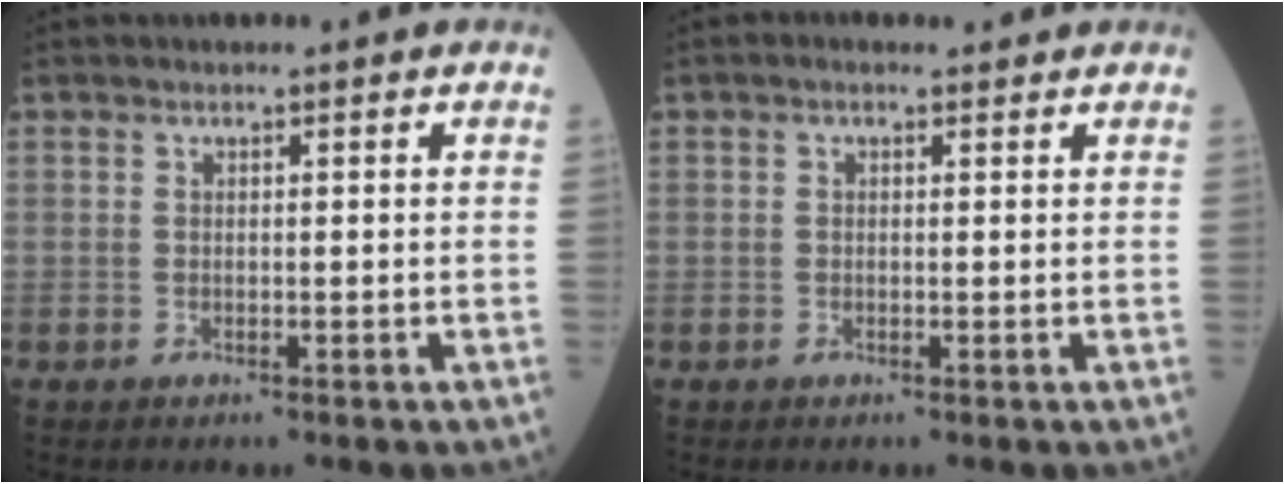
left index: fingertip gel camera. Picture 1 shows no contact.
{"total": 1.4, "force": [0.8, 0.8, 0.7], "torque": [-0.017, 0.011, 0.010]}